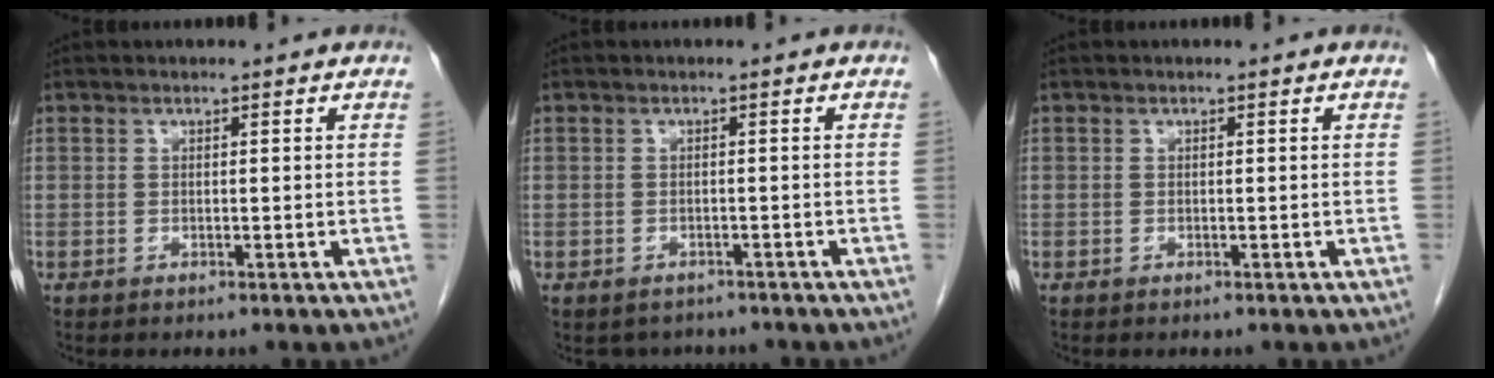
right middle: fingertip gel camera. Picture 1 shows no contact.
{"total": 3.4, "force": [-3.0, 1.7, 0.2], "torque": [-0.006, 0.003, -0.038]}
{"total": 0.0}